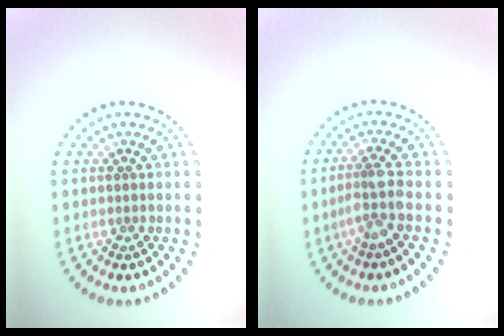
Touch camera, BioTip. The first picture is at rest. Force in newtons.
{"total": 2.5, "press": 1.9, "slide": 1.6}